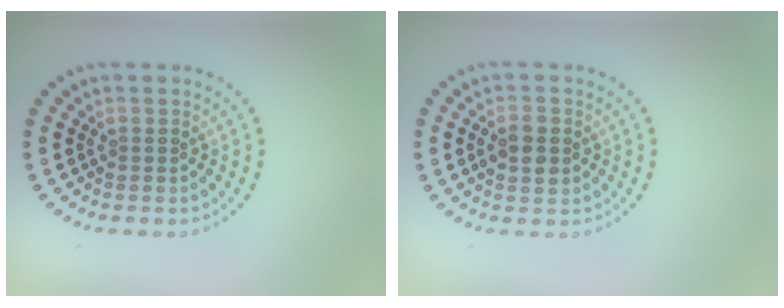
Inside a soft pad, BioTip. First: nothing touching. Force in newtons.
{"total": 2.7, "press": 2.7, "slide": 0.1}